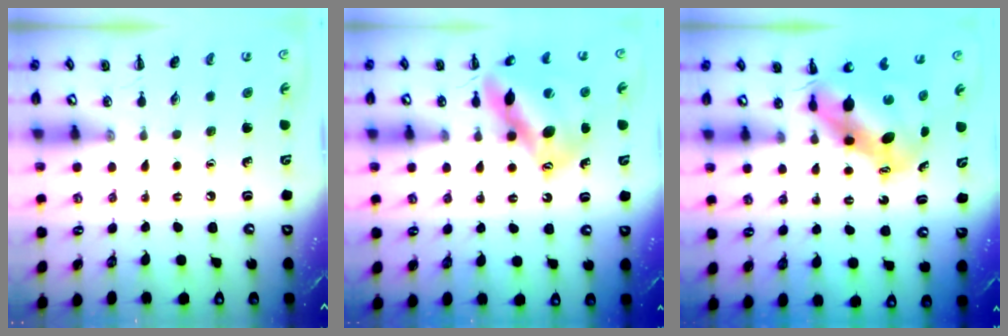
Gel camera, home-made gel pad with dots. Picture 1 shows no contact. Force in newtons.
{"total": 15.2, "press": 14.8, "slide": 3.7}
{"total": 7.8, "press": 7.6, "slide": 1.9}